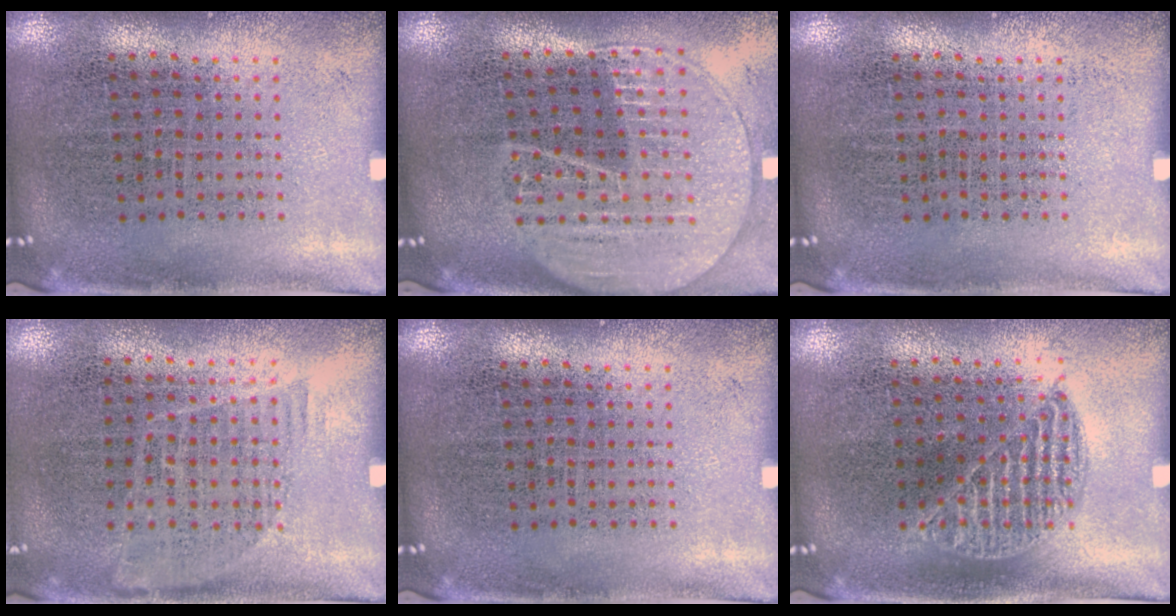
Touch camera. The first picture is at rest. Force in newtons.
{"total": 2.0, "press": 1.8, "slide": 0.9}
{"total": 0.0}
{"total": 1.1, "press": 0.8, "slide": 0.6}
{"total": 0.0}
{"total": 0.9, "press": 0.8, "slide": 0.4}